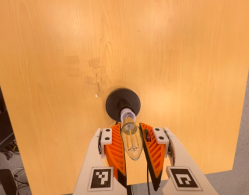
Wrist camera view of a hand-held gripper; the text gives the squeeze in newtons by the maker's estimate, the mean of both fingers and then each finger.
{"total": 18.9, "left": 20.3, "right": 17.5}